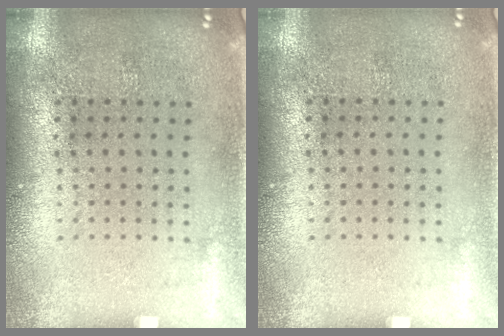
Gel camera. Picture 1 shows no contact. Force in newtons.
{"total": 0.0}